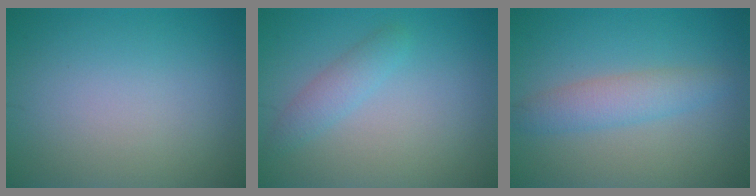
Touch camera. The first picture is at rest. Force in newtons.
{"total": 1.9, "press": 1.9, "slide": 0.1}
{"total": 3.0, "press": 3.0, "slide": 0.1}